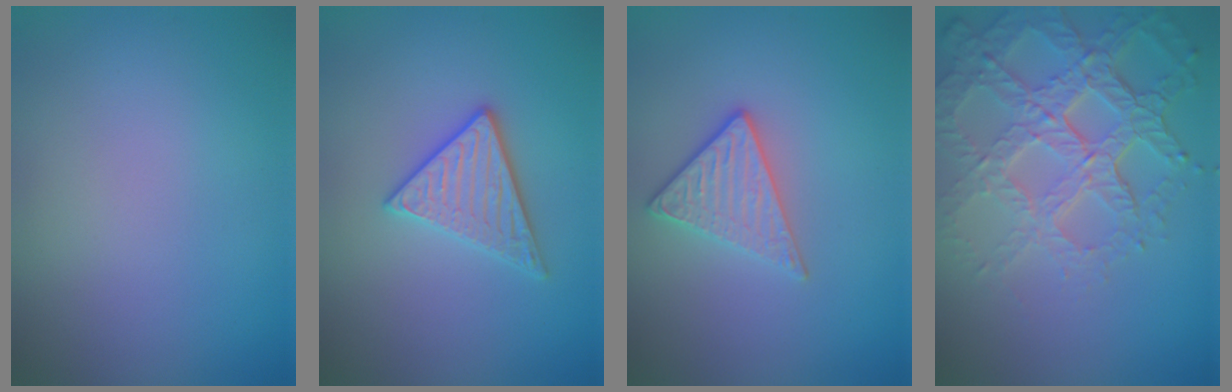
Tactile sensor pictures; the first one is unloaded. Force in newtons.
{"total": 3.0, "press": 2.9, "slide": 0.6}
{"total": 2.8, "press": 2.5, "slide": 1.3}
{"total": 7.3, "press": 5.1, "slide": 5.2}